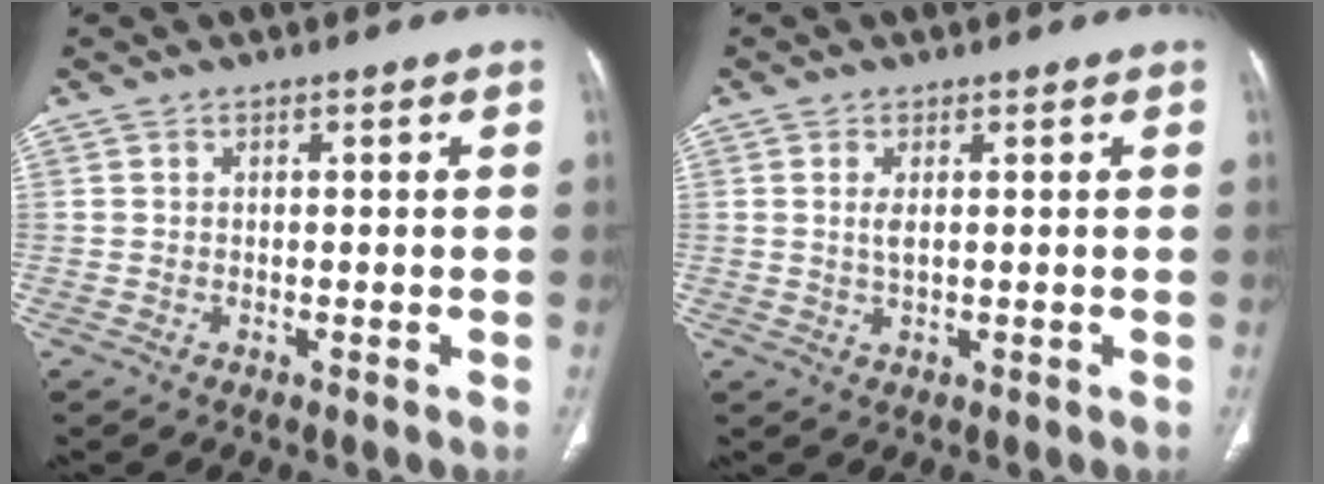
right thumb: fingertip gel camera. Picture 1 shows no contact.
{"total": 2.1, "force": [0.5, 0.7, 1.9], "torque": [-0.045, -0.004, 0.015]}